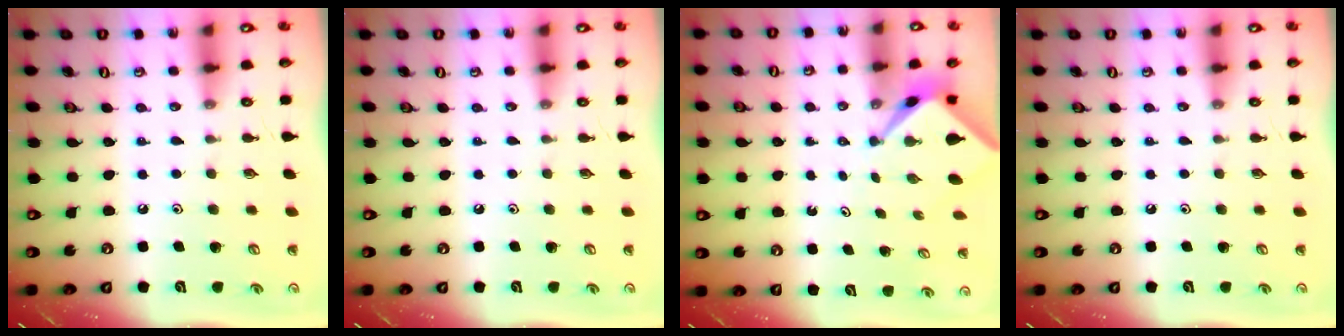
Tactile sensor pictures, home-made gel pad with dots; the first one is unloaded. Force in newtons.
{"total": 0.0}
{"total": 2.5, "press": 2.5, "slide": 0.2}
{"total": 0.0}